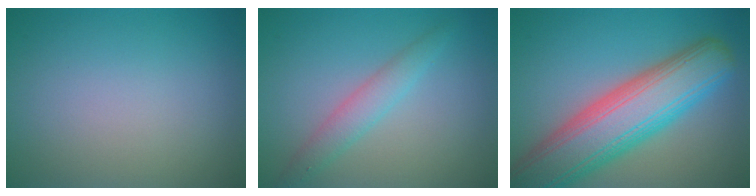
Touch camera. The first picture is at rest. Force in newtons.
{"total": 2.5, "press": 2.5, "slide": 0.1}
{"total": 10.5, "press": 10.5, "slide": 0.6}